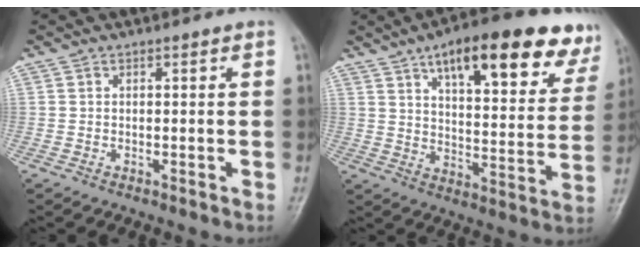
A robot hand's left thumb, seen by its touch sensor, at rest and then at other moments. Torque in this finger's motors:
{"motor_torque": [0.67, 0.69, 1.63, -1.14, 0.16]}